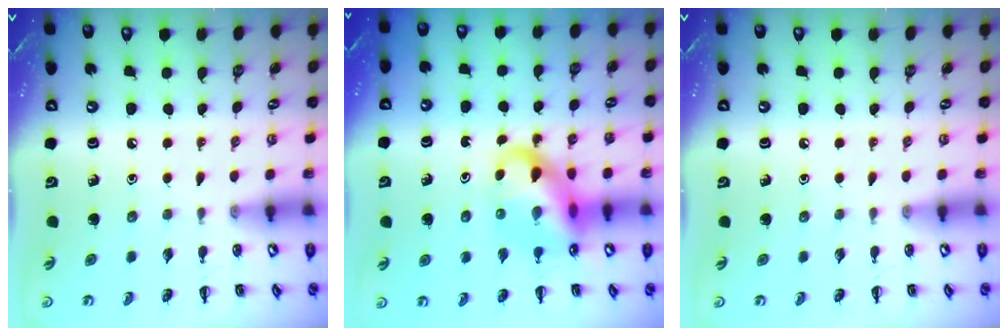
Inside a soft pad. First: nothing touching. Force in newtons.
{"total": 13.8, "press": 13.3, "slide": 3.6}
{"total": 0.0}